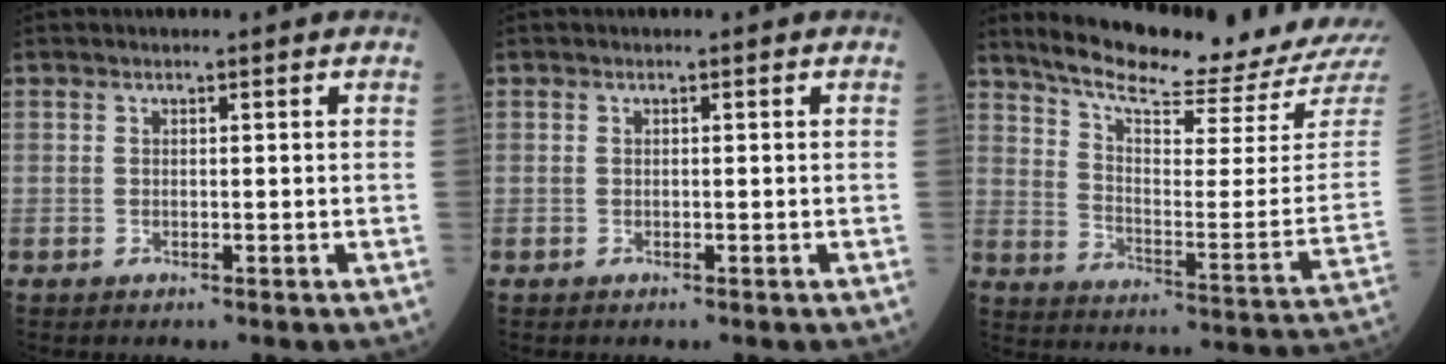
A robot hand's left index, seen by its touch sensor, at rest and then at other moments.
{"total": 0.0}
{"total": 20.9, "force": [19.3, -0.6, 8.0], "torque": [-0.141, -0.092, 0.265]}